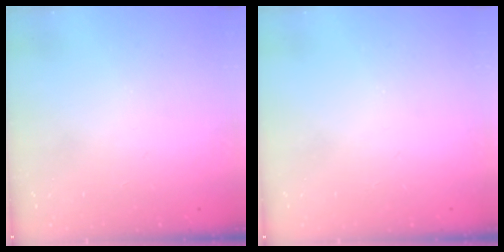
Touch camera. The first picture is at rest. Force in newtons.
{"total": 0.0}